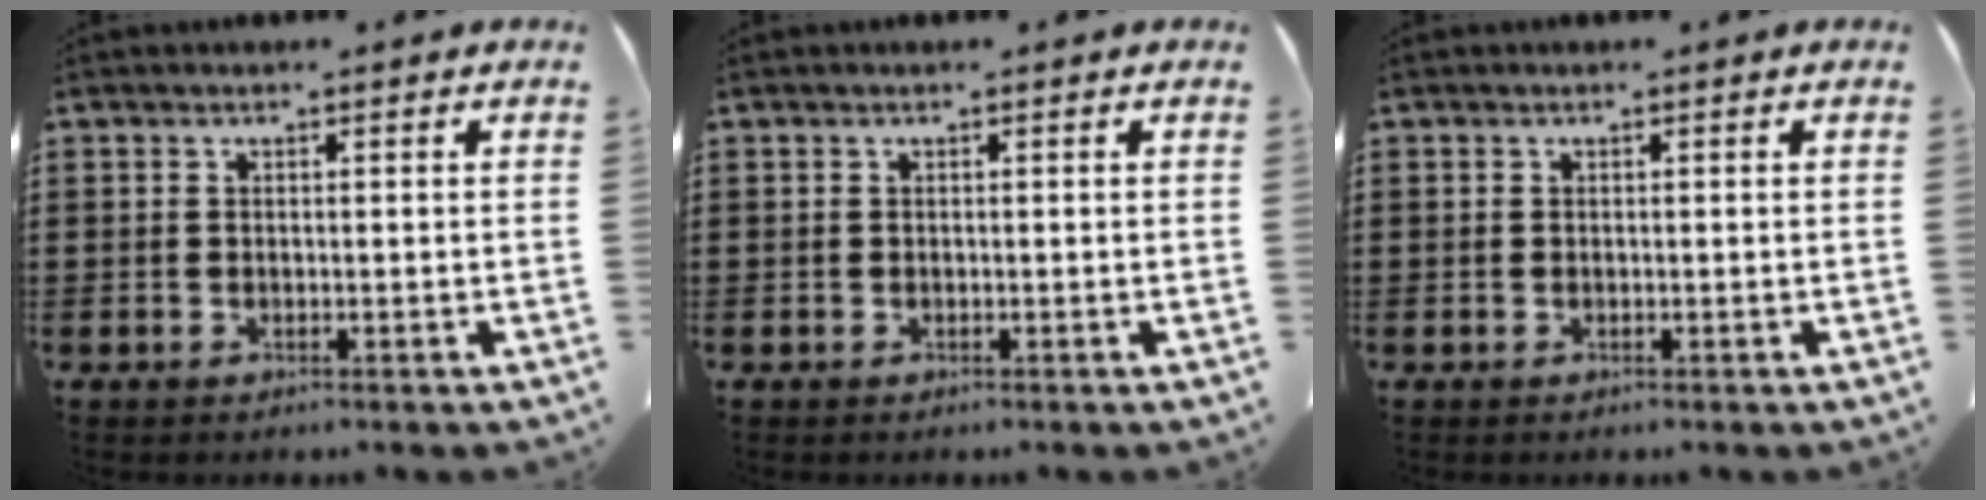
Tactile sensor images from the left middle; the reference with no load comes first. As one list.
[{"total": 0.0}, {"total": 0.0}]